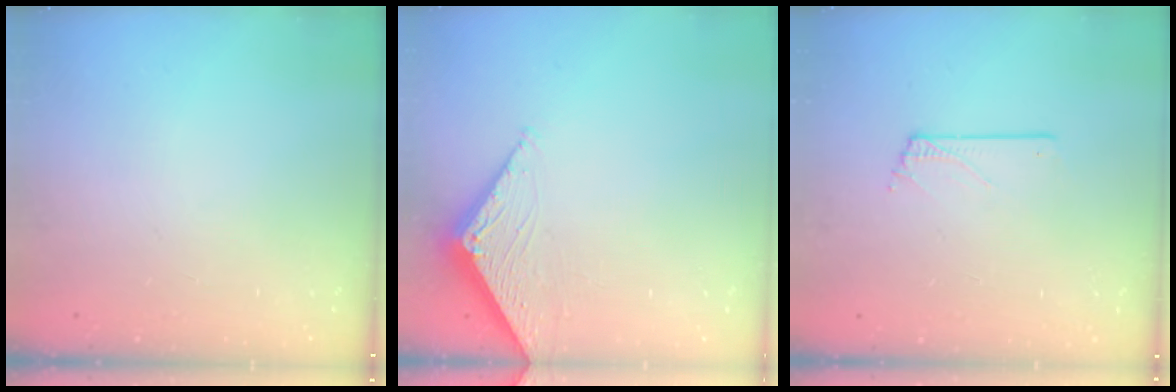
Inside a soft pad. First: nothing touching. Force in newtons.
{"total": 2.8, "press": 2.8, "slide": 0.3}
{"total": 0.6, "press": 0.6, "slide": 0.1}